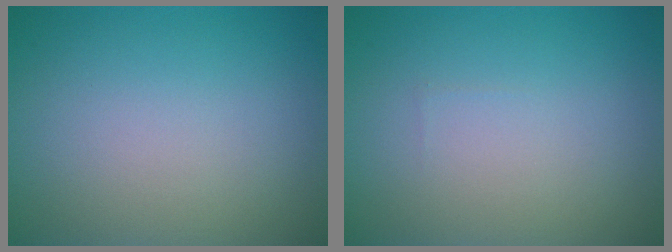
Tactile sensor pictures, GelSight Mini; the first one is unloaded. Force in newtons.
{"total": 0.0}